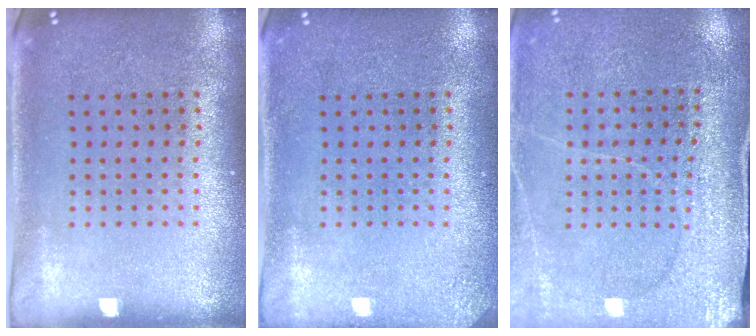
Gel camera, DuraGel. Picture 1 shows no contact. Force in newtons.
{"total": 1.6, "press": 1.6, "slide": 0.2}
{"total": 3.0, "press": 3.0, "slide": 0.1}